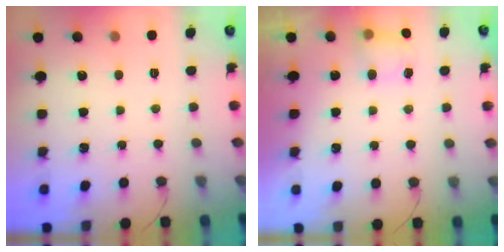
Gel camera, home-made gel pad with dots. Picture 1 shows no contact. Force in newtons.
{"total": 6.1, "press": 6.0, "slide": 1.1}